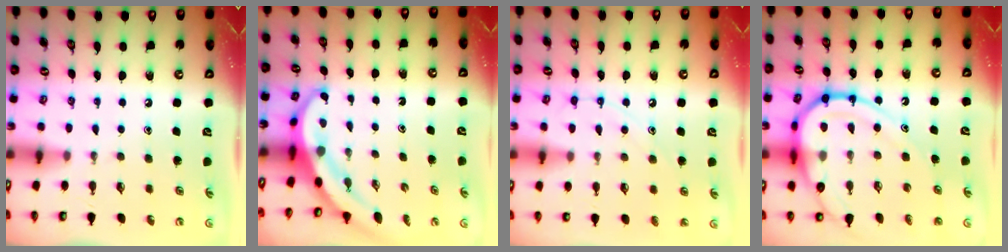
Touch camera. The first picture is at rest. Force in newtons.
{"total": 3.8, "press": 3.7, "slide": 0.2}
{"total": 9.3, "press": 9.3, "slide": 0.7}
{"total": 17.2, "press": 17.1, "slide": 1.6}